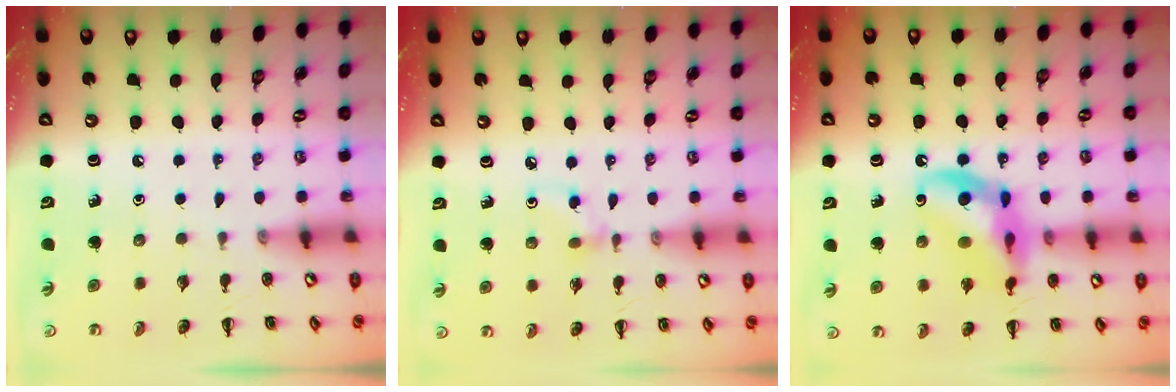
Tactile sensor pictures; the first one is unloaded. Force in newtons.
{"total": 2.9, "press": 2.8, "slide": 0.7}
{"total": 14.4, "press": 14.2, "slide": 2.8}